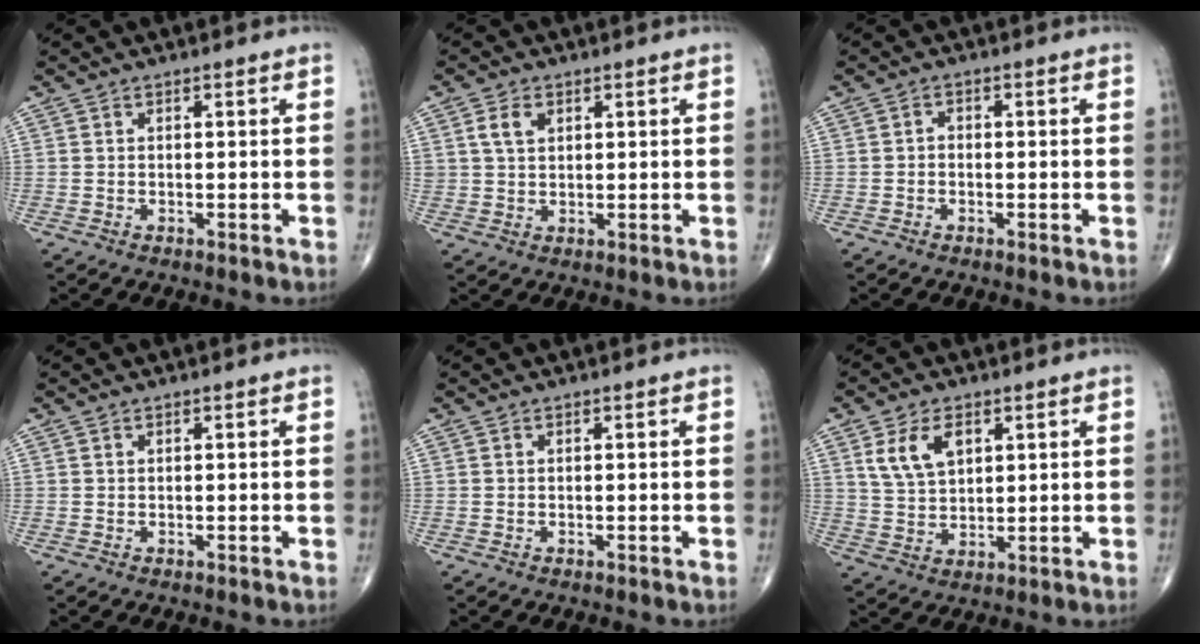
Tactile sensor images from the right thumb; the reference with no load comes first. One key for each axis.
{"total": 3.7, "fx": 1.6, "fy": 2.6, "fz": 2.2, "tx": -0.034, "ty": -0.002, "tz": 0.031}
{"total": 1.2, "fx": -0.4, "fy": 0.9, "fz": 0.6, "tx": 0.000, "ty": 0.004, "tz": -0.013}
{"total": 0.0}
{"total": 0.0}
{"total": 7.9, "fx": 3.2, "fy": 4.8, "fz": 5.4, "tx": -0.089, "ty": -0.010, "tz": 0.068}